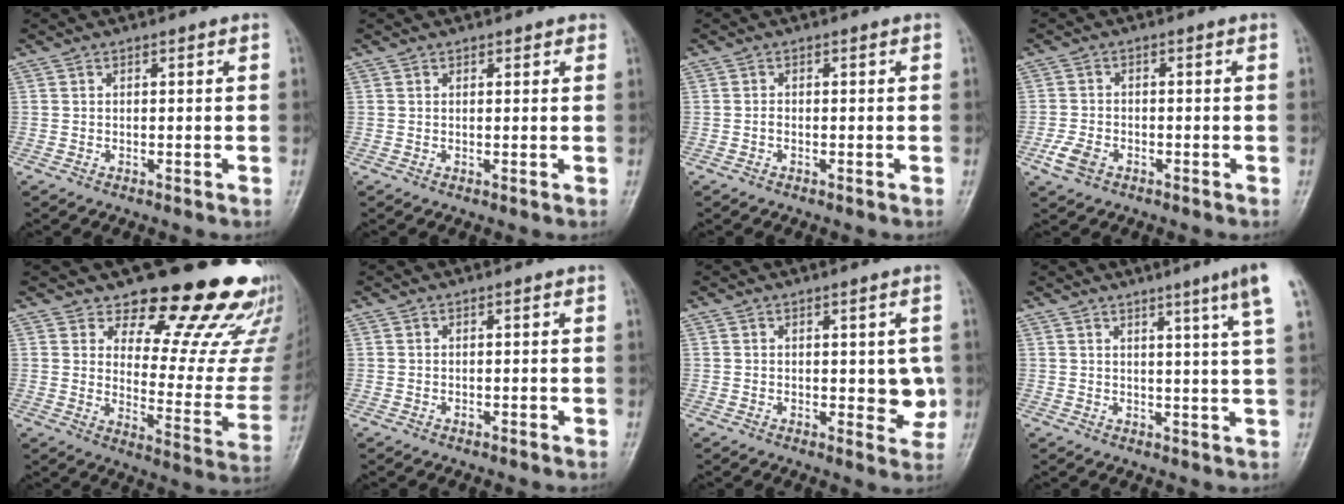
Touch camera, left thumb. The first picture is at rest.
{"total": 1.0, "force": [0.6, 0.6, 0.5], "torque": [0.003, -0.002, 0.003]}
{"total": 0.6, "force": [-0.4, 0.4, 0.3], "torque": [-0.007, 0.001, -0.012]}
{"total": 4.0, "force": [-2.2, 2.4, 2.2], "torque": [-0.052, 0.006, -0.044]}
{"total": 21.4, "force": [17.9, 7.2, 9.4], "torque": [-0.065, -0.149, 0.222]}
{"total": 0.6, "force": [-0.4, 0.4, 0.3], "torque": [-0.004, 0.006, -0.007]}
{"total": 6.0, "force": [0.0, 3.1, 5.2], "torque": [-0.032, -0.006, 0.003]}
{"total": 7.7, "force": [4.4, -0.9, 6.2], "torque": [-0.084, -0.018, 0.052]}